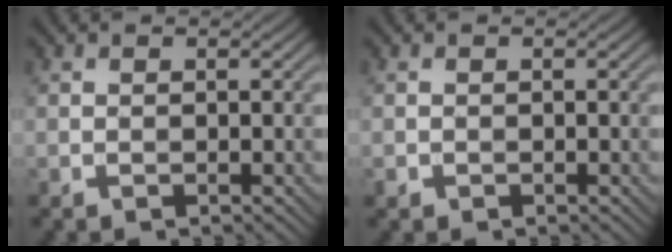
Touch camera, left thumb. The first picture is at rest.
{"total": 0.6, "force": [-0.3, 0.5, 0.1], "torque": [-0.001, -0.006, -0.007]}